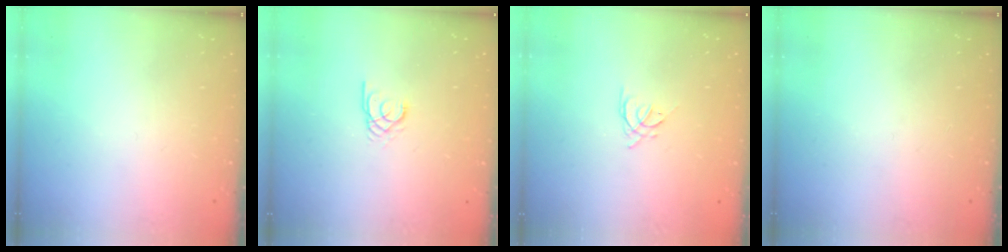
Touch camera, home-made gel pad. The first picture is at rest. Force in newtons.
{"total": 1.8, "press": 1.8, "slide": 0.2}
{"total": 2.5, "press": 2.4, "slide": 0.5}
{"total": 0.0}